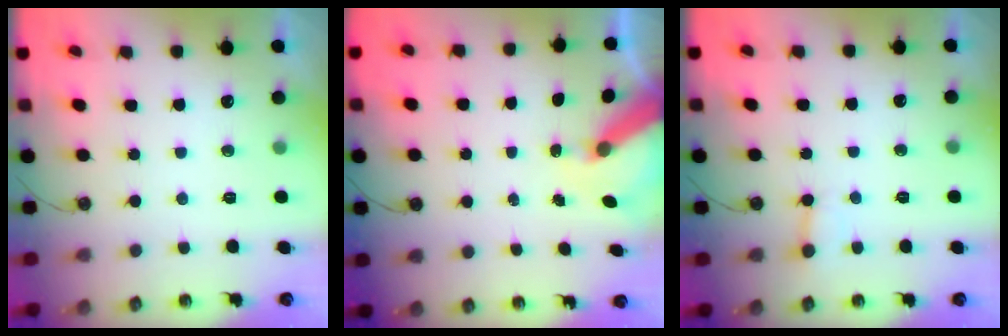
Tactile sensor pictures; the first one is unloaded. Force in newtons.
{"total": 8.2, "press": 8.1, "slide": 0.8}
{"total": 3.3, "press": 3.2, "slide": 0.2}